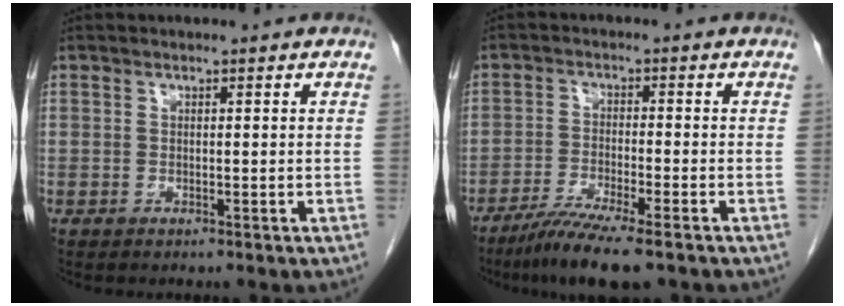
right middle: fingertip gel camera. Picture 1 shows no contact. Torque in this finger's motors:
{"motor_torque": [0.95, -0.78, 0.23, 0.08]}